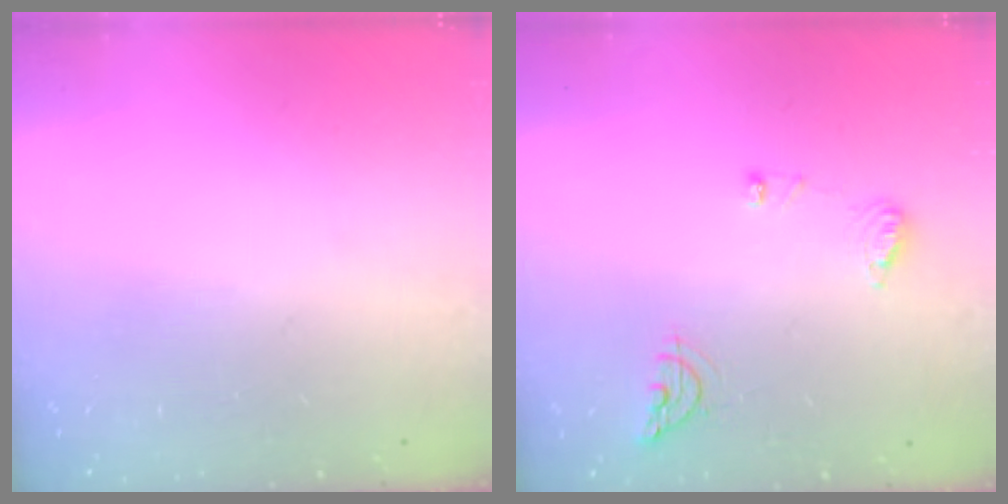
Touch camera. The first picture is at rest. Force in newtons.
{"total": 8.0, "press": 8.0, "slide": 0.9}